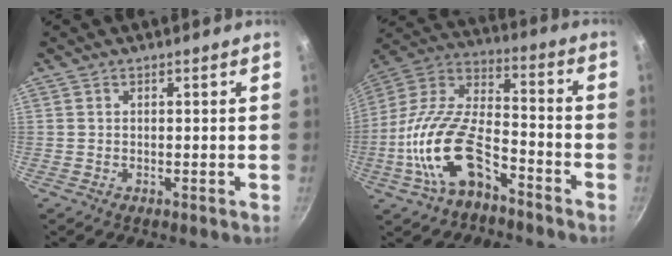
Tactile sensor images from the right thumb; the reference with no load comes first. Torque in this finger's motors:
{"motor_torque": [2.16, 2.17, 1.85, -0.92, 0.61]}